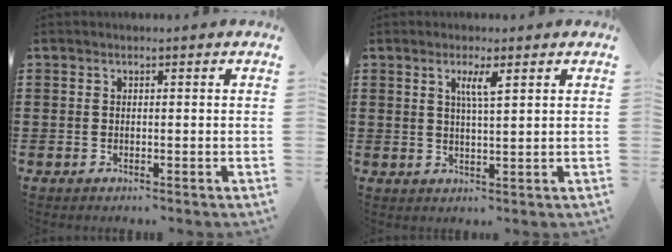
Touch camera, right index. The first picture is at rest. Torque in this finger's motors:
{"motor_torque": [0.50, 0.02, 0.21, 0.10]}